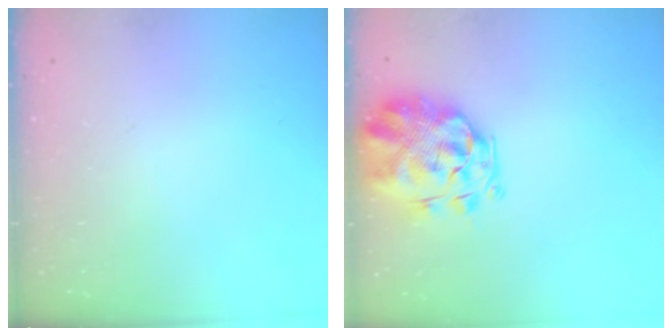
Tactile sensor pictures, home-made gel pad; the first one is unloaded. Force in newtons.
{"total": 3.3, "press": 2.9, "slide": 1.6}